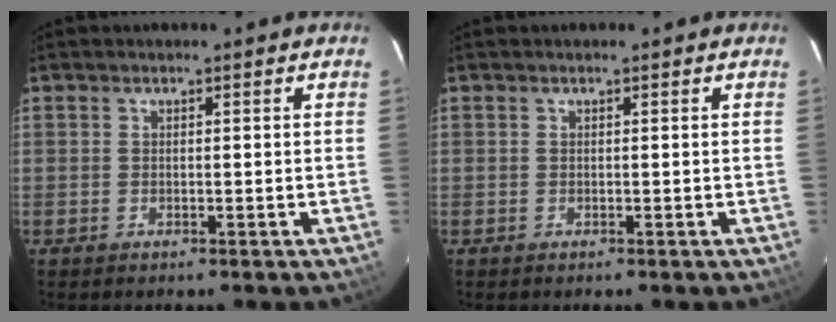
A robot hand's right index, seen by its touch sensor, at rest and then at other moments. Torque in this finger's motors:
{"motor_torque": [-0.01, -0.01, 0.02, 0.00]}